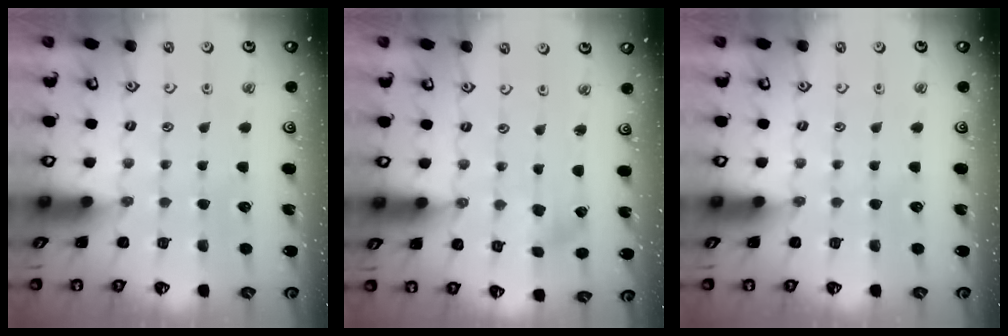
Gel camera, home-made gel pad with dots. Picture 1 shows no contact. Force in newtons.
{"total": 1.2, "press": 1.2, "slide": 0.1}
{"total": 0.0}